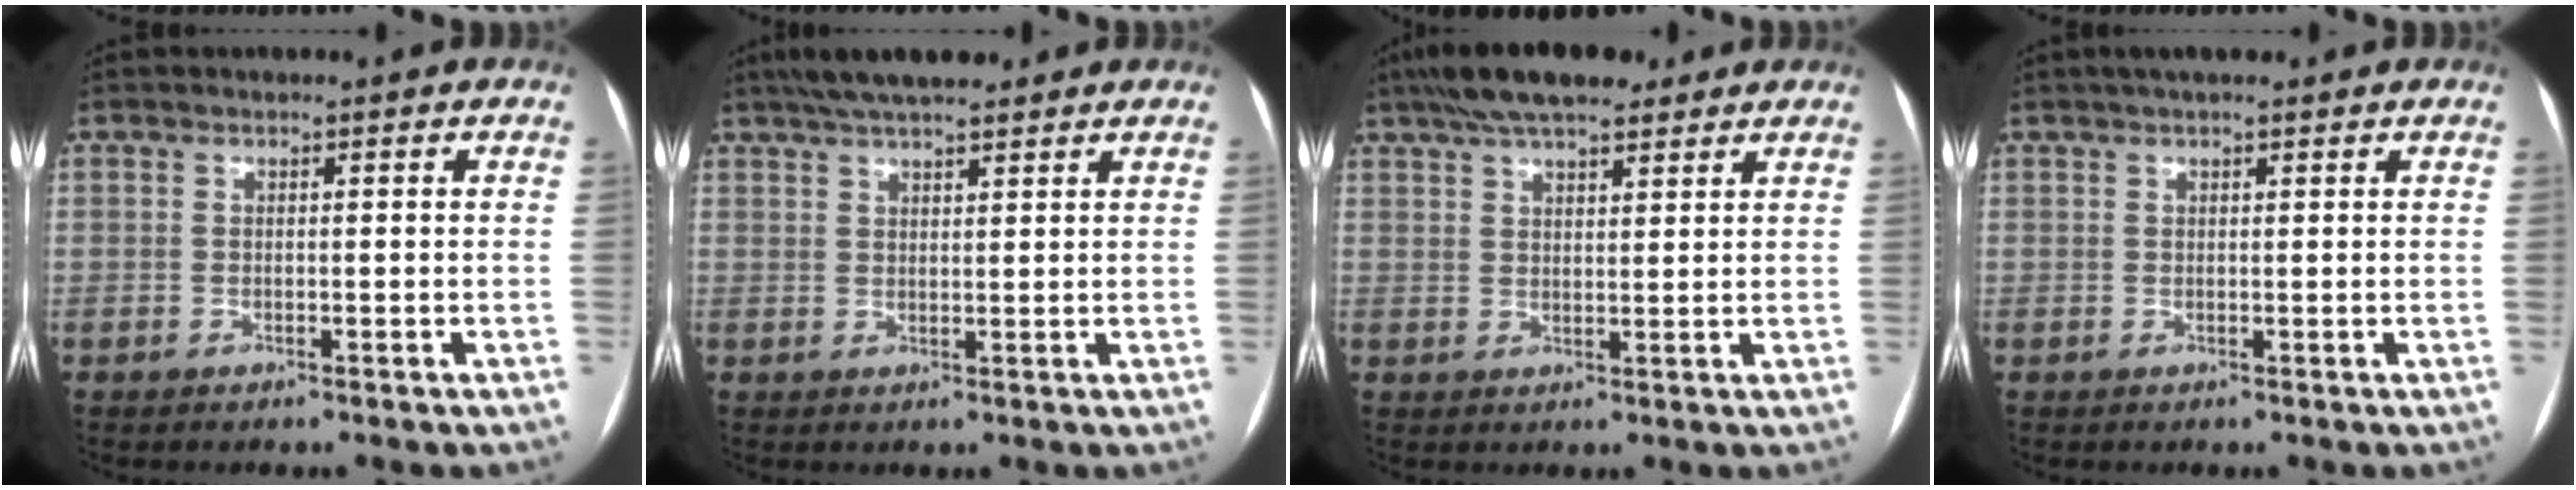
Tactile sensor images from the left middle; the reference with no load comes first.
{"total": 9.3, "force": [7.5, 1.8, 5.1], "torque": [-0.079, 0.031, 0.121]}
{"total": 11.3, "force": [8.8, 3.2, 6.4], "torque": [-0.113, 0.038, 0.146]}
{"total": 4.5, "force": [3.5, 0.8, 2.8], "torque": [-0.043, 0.027, 0.055]}